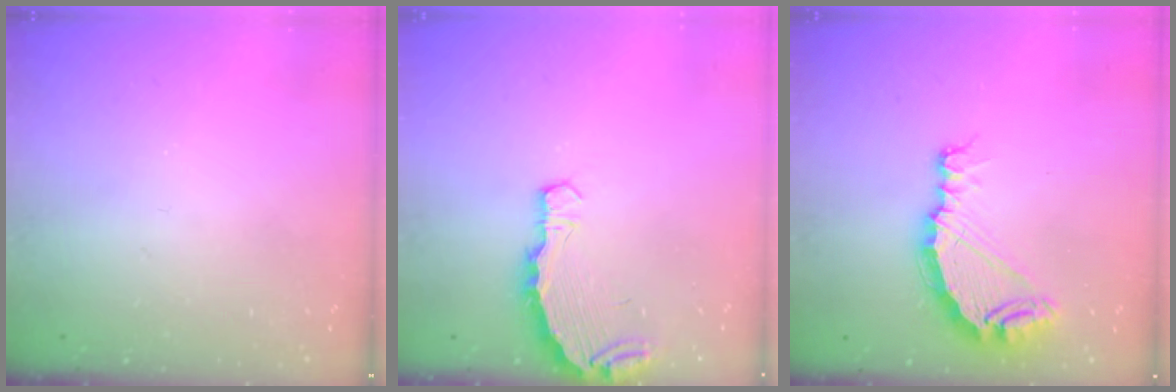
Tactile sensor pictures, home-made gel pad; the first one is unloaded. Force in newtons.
{"total": 4.9, "press": 4.8, "slide": 0.5}
{"total": 15.1, "press": 15.1, "slide": 0.2}